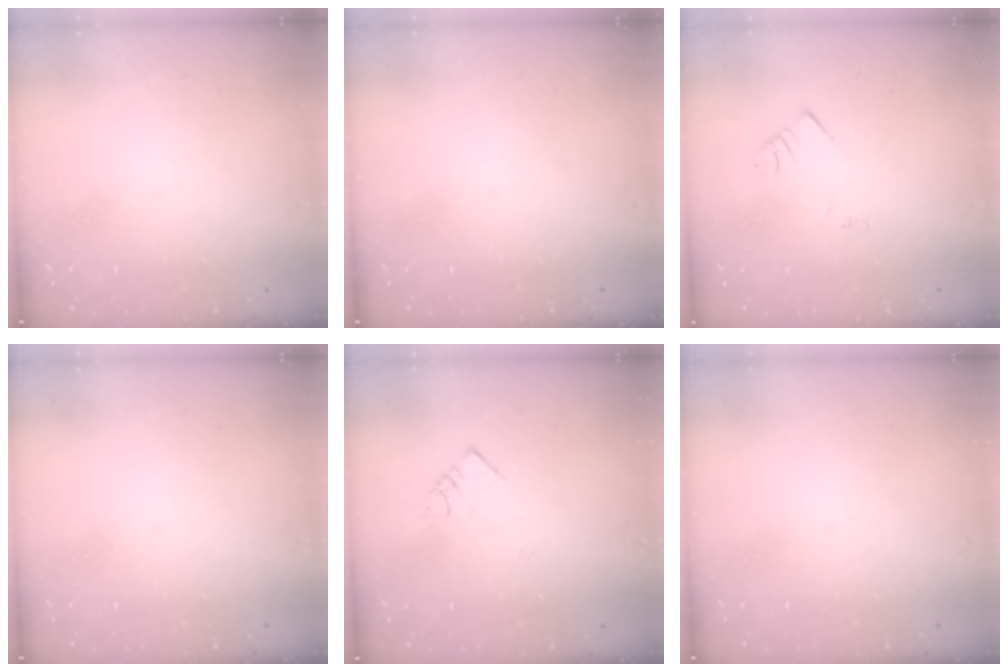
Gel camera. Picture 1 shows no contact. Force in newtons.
{"total": 0.0}
{"total": 1.7, "press": 1.6, "slide": 0.3}
{"total": 0.0}
{"total": 3.7, "press": 3.7, "slide": 0.2}
{"total": 0.0}